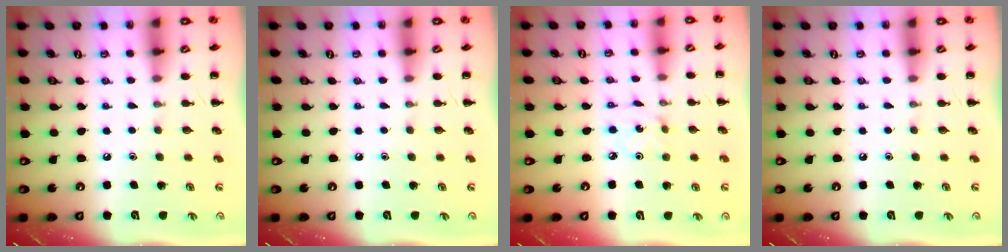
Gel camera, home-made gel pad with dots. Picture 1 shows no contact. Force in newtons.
{"total": 0.0}
{"total": 1.2, "press": 1.2, "slide": 0.4}
{"total": 0.0}